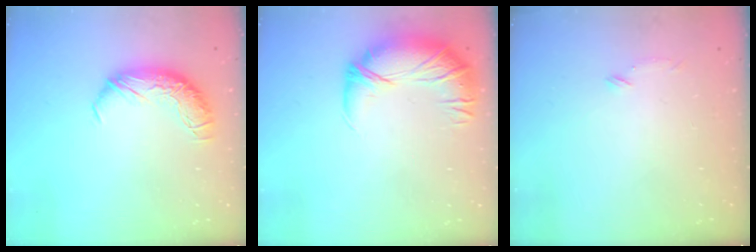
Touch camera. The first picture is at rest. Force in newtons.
{"total": 2.7, "press": 1.3, "slide": 2.3}
{"total": 7.2, "press": 7.1, "slide": 0.8}